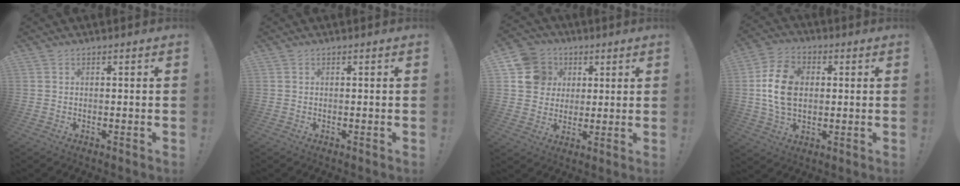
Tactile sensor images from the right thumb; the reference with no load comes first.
{"total": 0.0}
{"total": 12.3, "force": [4.0, 11.1, 3.5], "torque": [-0.046, -0.009, 0.084]}
{"total": 14.4, "force": [0.9, 10.3, 10.1], "torque": [-0.176, 0.001, 0.014]}